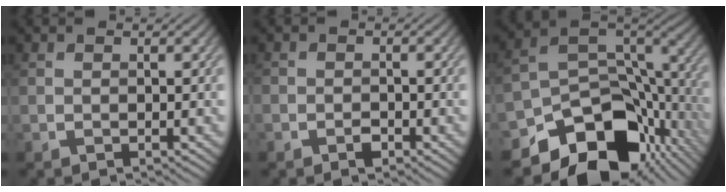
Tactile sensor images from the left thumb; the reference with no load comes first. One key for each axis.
{"total": 1.5, "fx": -1.0, "fy": 1.0, "fz": 0.7, "tx": -0.010, "ty": -0.002, "tz": -0.019}
{"total": 15.1, "fx": -9.4, "fy": 8.9, "fz": 7.9, "tx": -0.155, "ty": -0.027, "tz": -0.144}